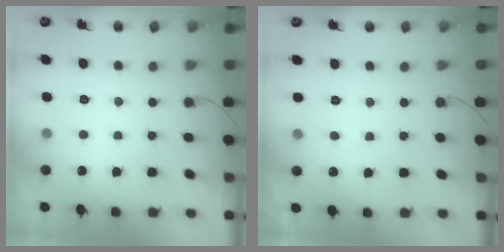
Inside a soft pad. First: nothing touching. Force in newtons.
{"total": 2.3, "press": 2.3, "slide": 0.3}